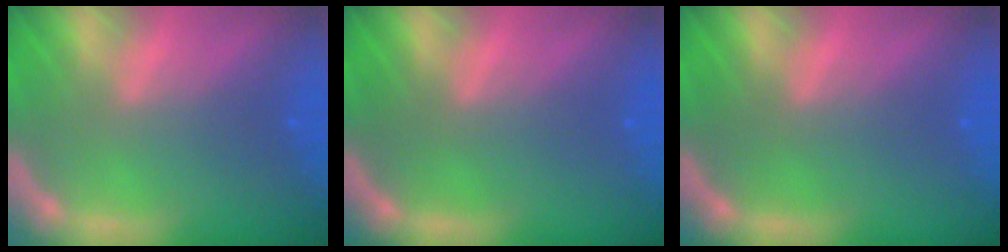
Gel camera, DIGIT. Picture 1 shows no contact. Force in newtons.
{"total": 0.0}
{"total": 0.0}